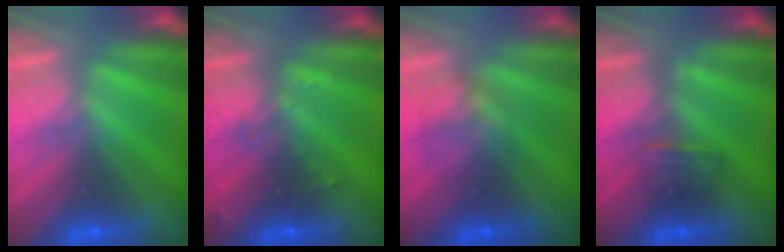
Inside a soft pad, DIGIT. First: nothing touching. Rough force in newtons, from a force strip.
{"total": 2.9}
{"total": 1.6}
{"total": 2.5}